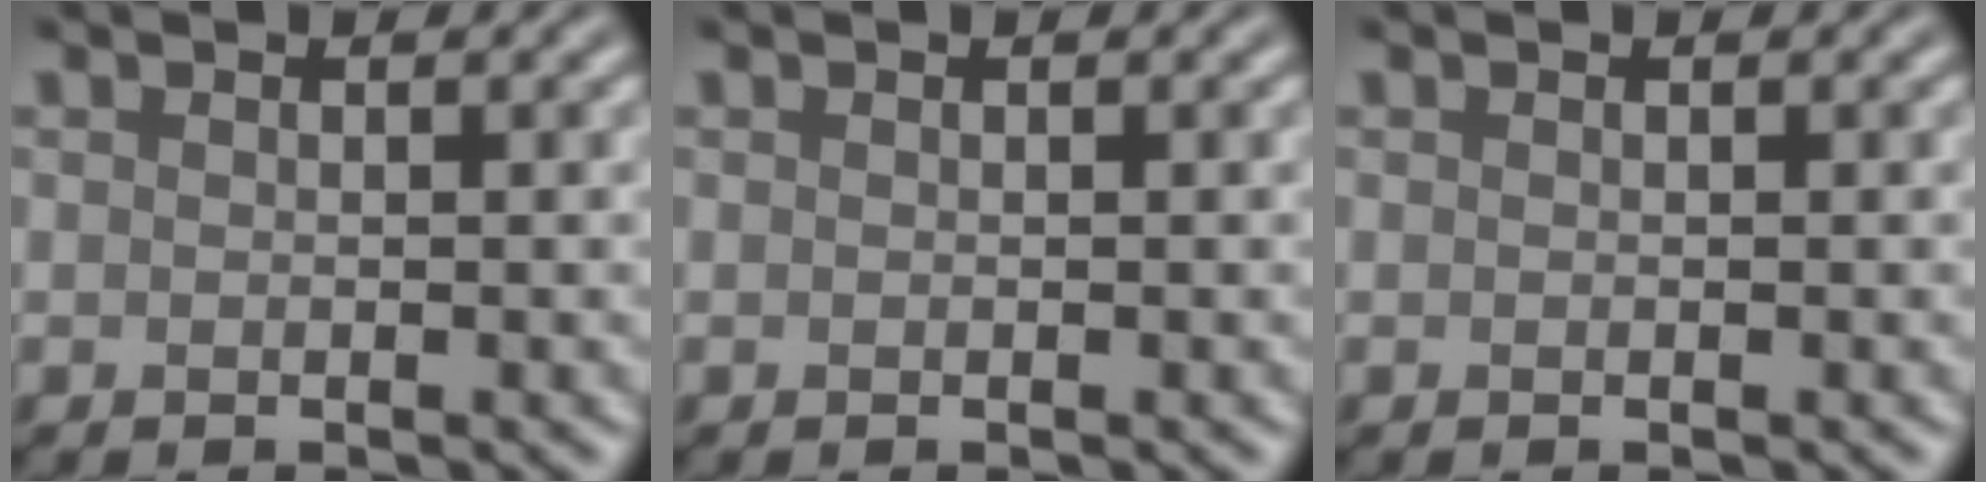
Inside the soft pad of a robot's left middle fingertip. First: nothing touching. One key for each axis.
{"total": 0.0}
{"total": 0.0}